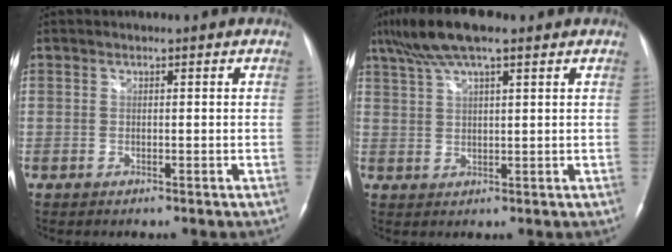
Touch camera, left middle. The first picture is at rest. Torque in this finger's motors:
{"motor_torque": [0.83, -0.68, 0.10, 0.05]}